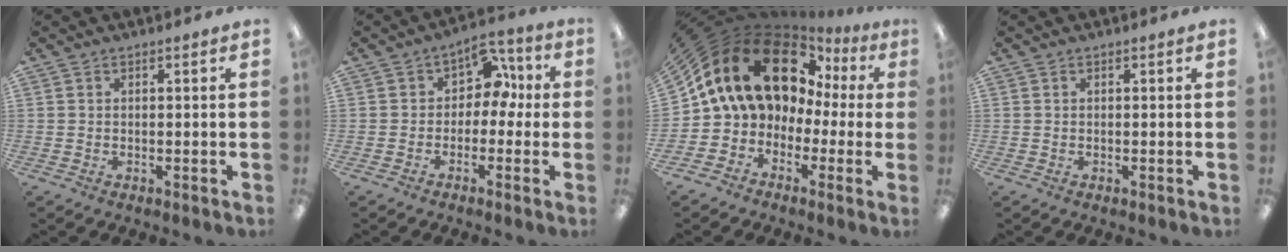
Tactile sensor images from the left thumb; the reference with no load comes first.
{"total": 7.9, "force": [2.3, 5.9, 4.7], "torque": [-0.061, -0.006, 0.039]}
{"total": 19.9, "force": [7.4, 13.7, 12.3], "torque": [-0.260, -0.031, 0.139]}
{"total": 0.0}